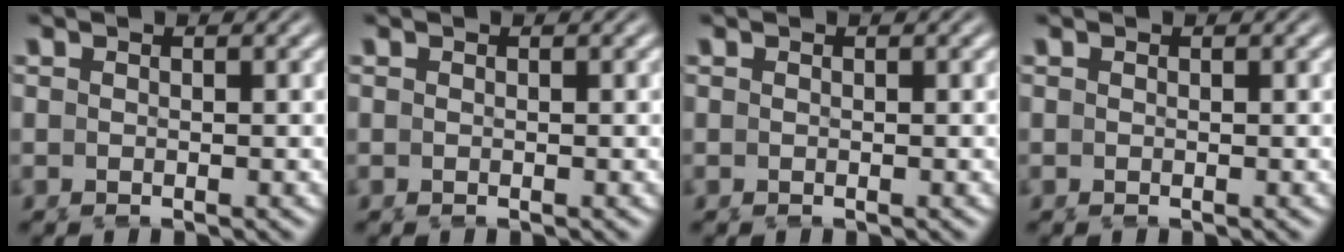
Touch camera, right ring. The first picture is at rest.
{"total": 0.0}
{"total": 0.0}
{"total": 0.0}